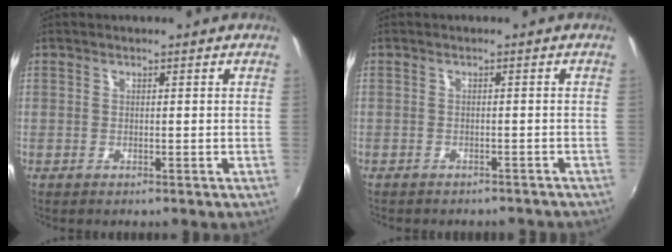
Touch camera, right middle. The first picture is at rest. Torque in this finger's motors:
{"motor_torque": [0.95, -1.19, 0.49, 0.06]}